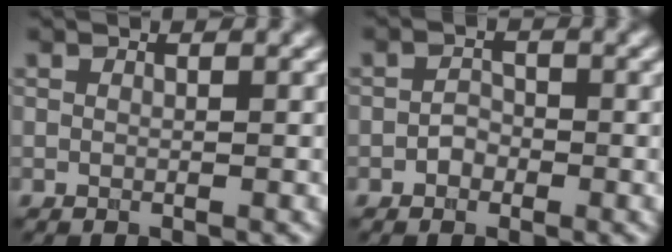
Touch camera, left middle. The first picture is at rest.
{"total": 1.4, "force": [-0.6, 1.1, 0.6], "torque": [-0.008, 0.002, -0.012]}